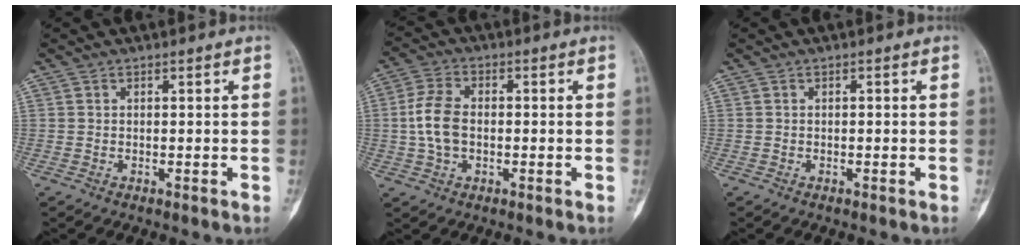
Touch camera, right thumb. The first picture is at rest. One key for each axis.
{"total": 7.5, "fx": -0.4, "fy": 4.8, "fz": 5.7, "tx": -0.120, "ty": 0.015, "tz": -0.011}
{"total": 0.0}